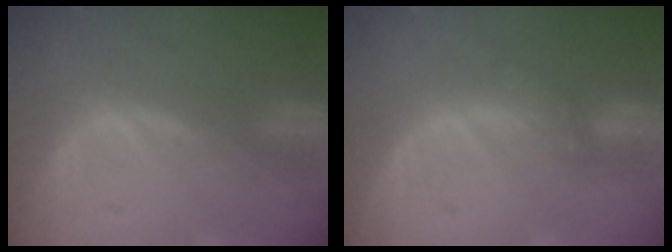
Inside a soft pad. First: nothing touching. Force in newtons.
{"total": 4.4, "press": 4.0, "slide": 1.8}